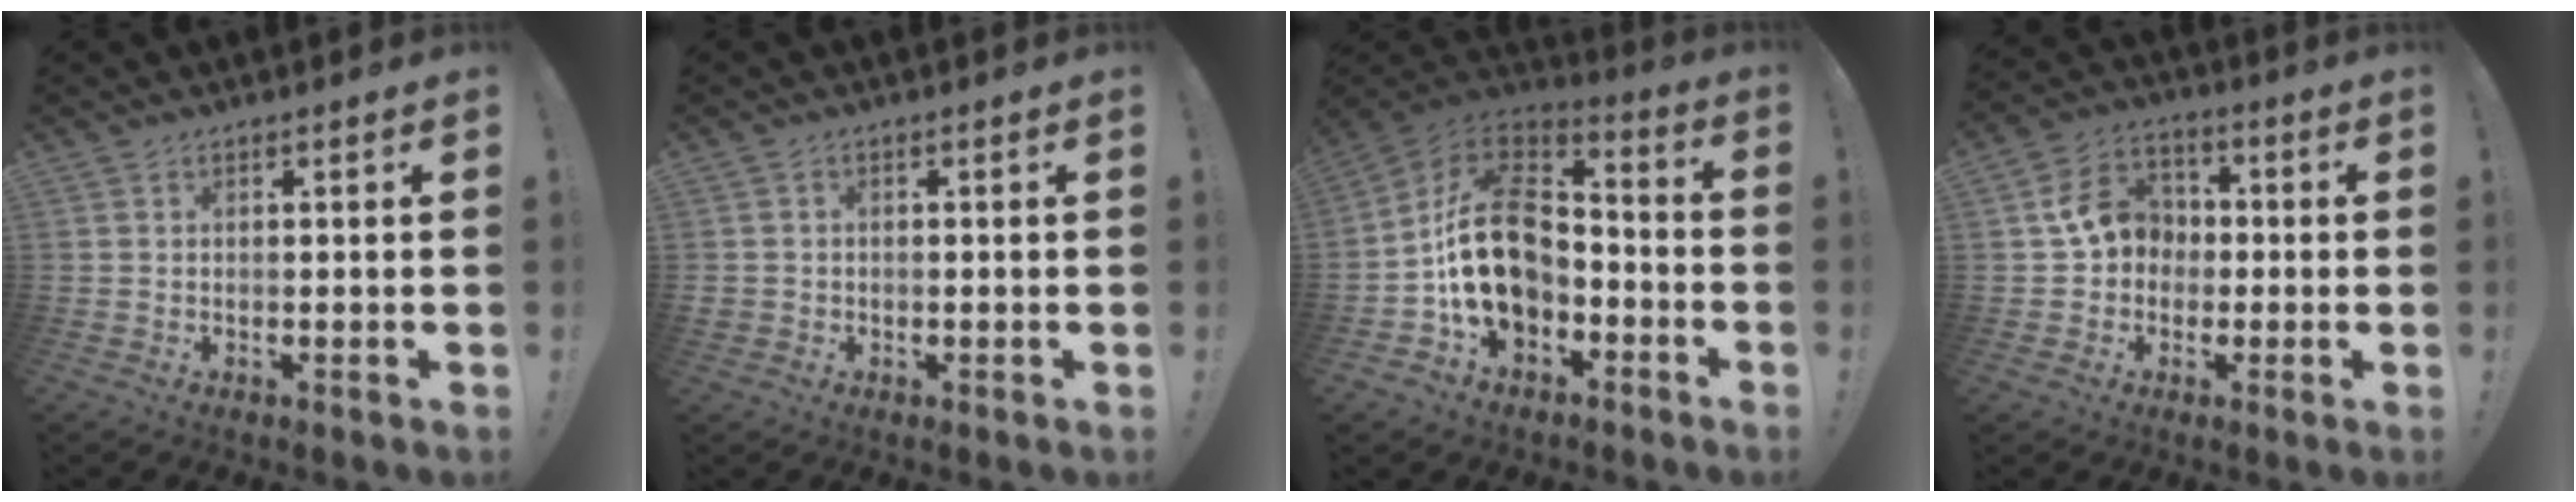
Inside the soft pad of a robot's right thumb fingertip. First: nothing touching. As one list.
[{"total": 1.8, "force": [-0.2, 1.7, 0.6], "torque": [-0.011, 0.004, -0.003]}, {"total": 20.9, "force": [-1.7, 15.1, 14.3], "torque": [-0.244, 0.023, -0.017]}, {"total": 11.8, "force": [0.6, 10.3, 5.8], "torque": [-0.090, 0.024, 0.019]}]